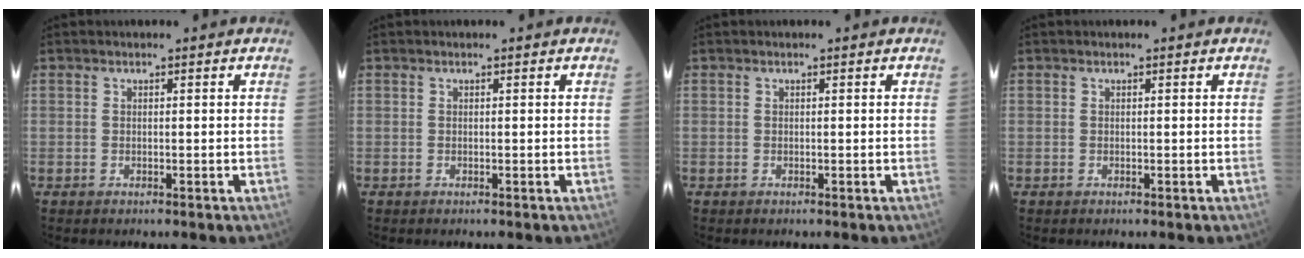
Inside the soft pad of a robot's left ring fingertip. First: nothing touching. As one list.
[{"total": 0.0}, {"total": 0.0}, {"total": 0.0}]